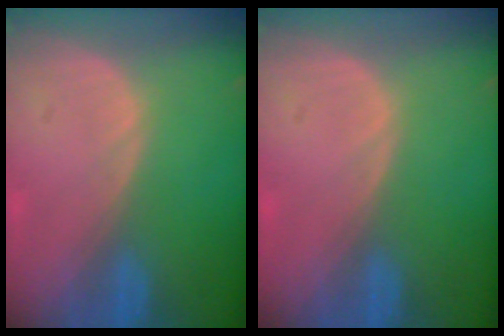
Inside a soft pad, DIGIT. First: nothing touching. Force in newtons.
{"total": 0.0}